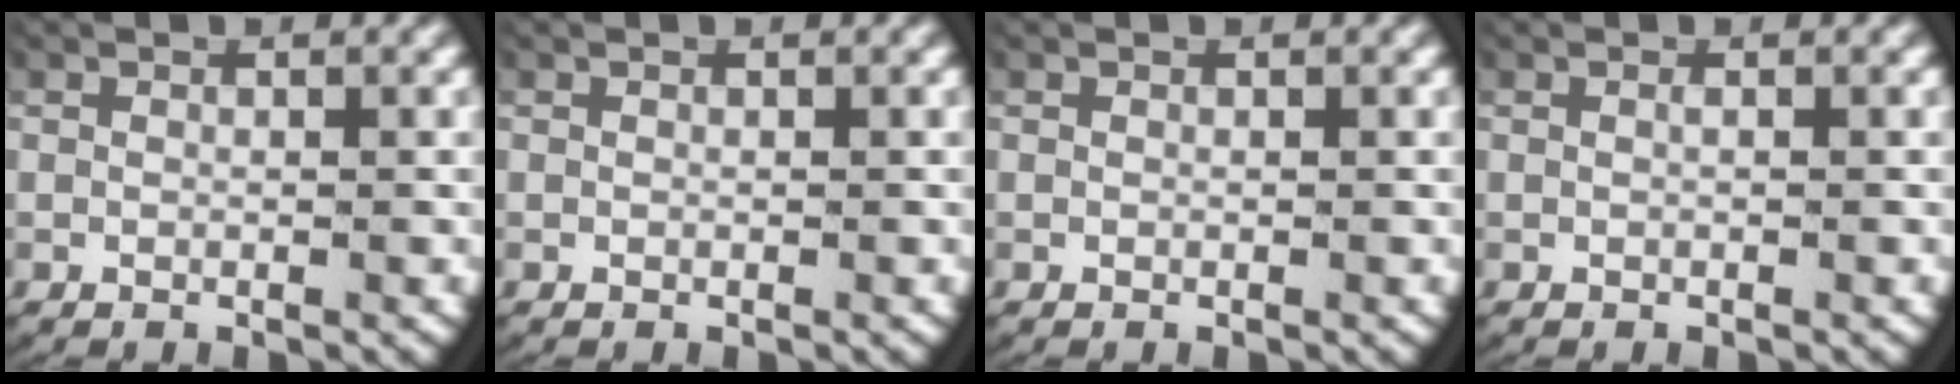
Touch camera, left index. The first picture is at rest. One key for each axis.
{"total": 0.0}
{"total": 0.0}
{"total": 0.0}